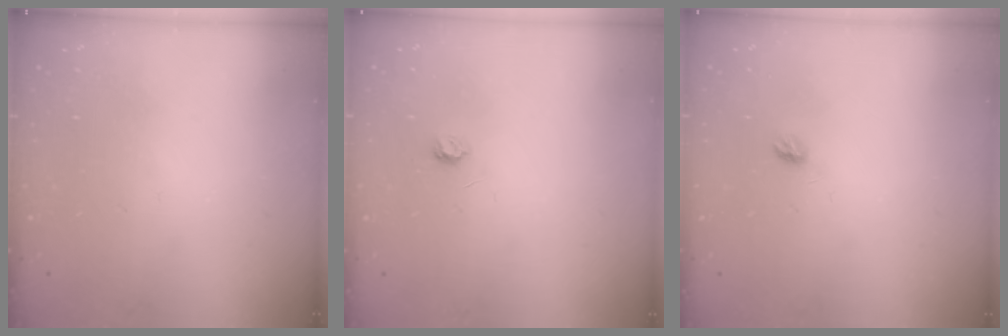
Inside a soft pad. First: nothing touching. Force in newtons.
{"total": 3.1, "press": 3.1, "slide": 0.5}
{"total": 4.9, "press": 4.9, "slide": 0.5}